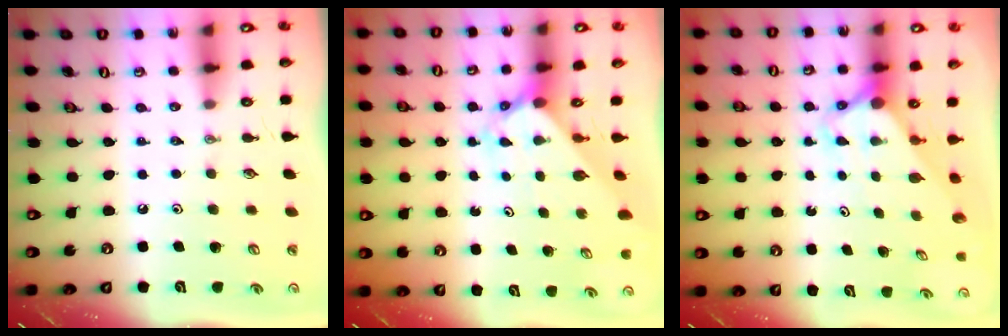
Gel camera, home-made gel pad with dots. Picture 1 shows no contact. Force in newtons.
{"total": 2.2, "press": 2.2, "slide": 0.2}
{"total": 3.1, "press": 3.1, "slide": 0.3}